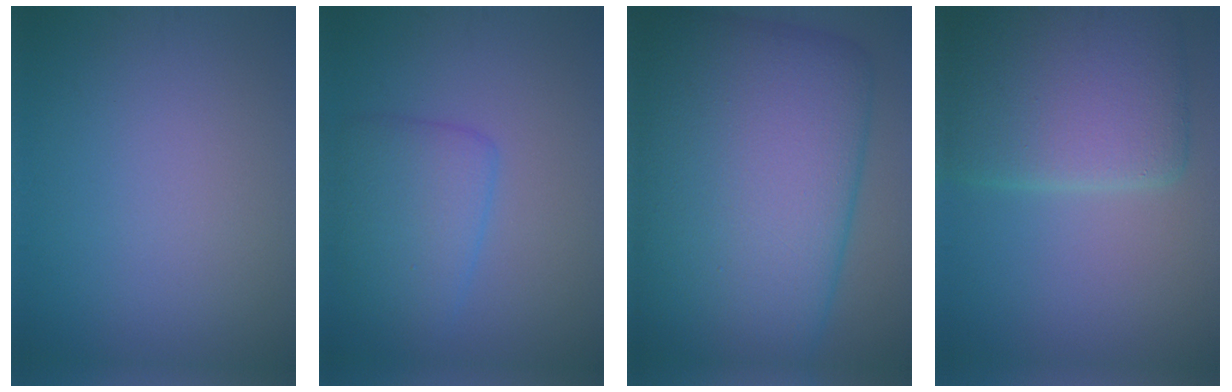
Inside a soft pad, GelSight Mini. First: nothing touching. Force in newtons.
{"total": 4.2, "press": 4.2, "slide": 0.2}
{"total": 20.2, "press": 20.2, "slide": 0.5}
{"total": 10.1, "press": 10.1, "slide": 0.5}